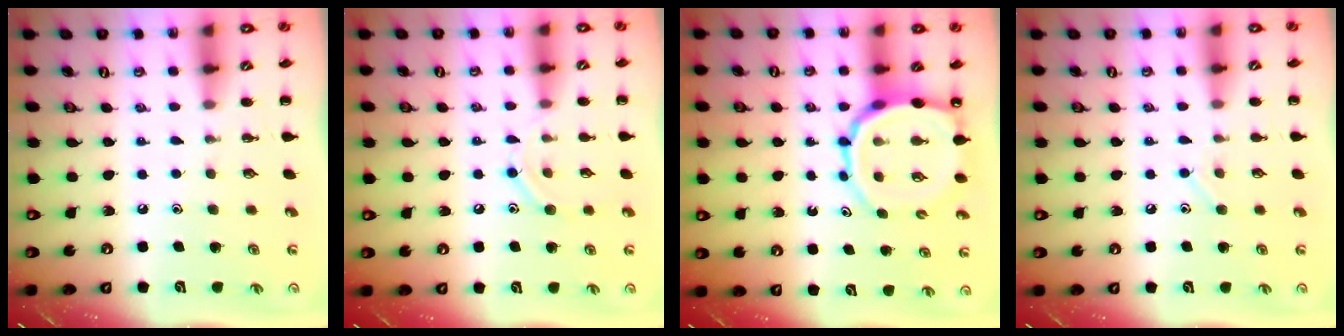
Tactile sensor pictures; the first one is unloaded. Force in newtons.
{"total": 8.3, "press": 8.2, "slide": 1.2}
{"total": 11.1, "press": 10.7, "slide": 3.0}
{"total": 6.4, "press": 6.3, "slide": 1.2}